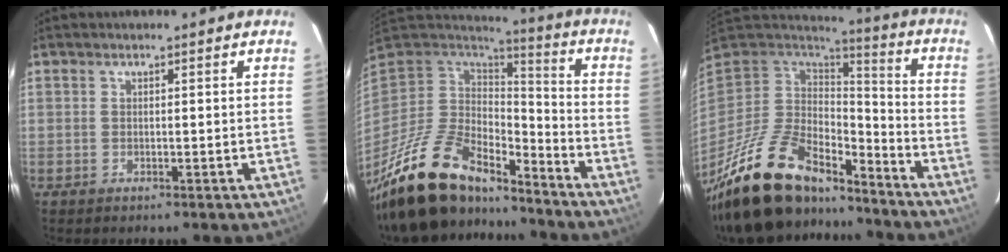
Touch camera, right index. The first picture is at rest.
{"total": 22.9, "force": [-17.7, 8.5, 11.7], "torque": [-0.237, -0.023, -0.304]}
{"total": 25.2, "force": [-18.6, 9.9, 13.8], "torque": [-0.270, -0.021, -0.307]}